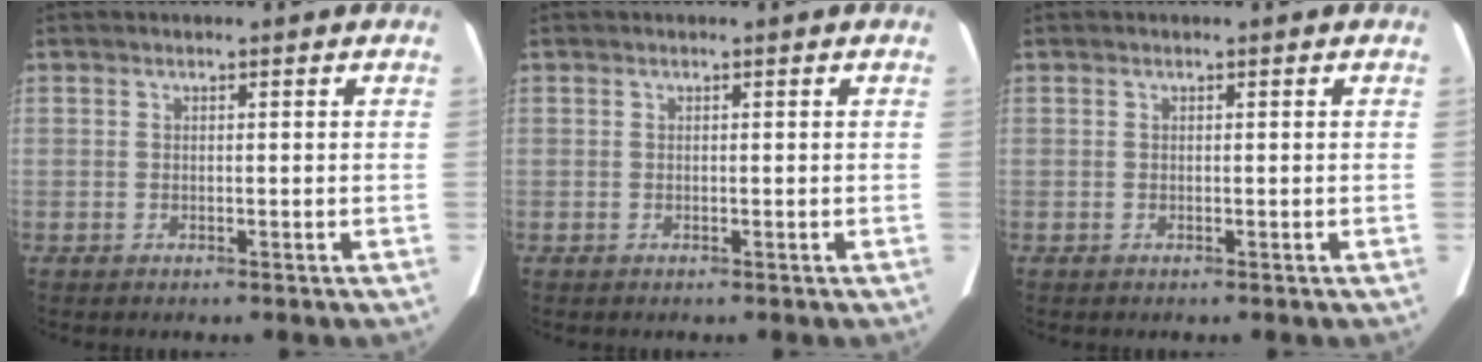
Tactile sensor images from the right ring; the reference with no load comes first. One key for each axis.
{"total": 0.0}
{"total": 0.0}